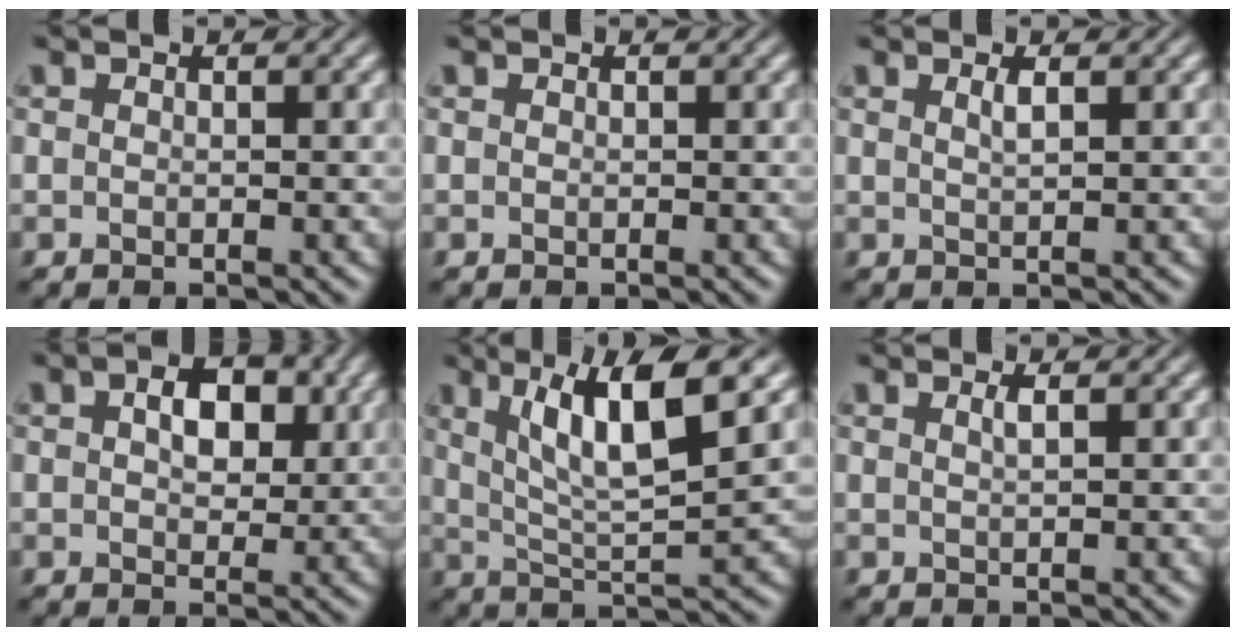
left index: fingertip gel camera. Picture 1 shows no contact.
{"total": 0.0}
{"total": 1.2, "force": [0.6, 0.3, 1.0], "torque": [-0.014, 0.002, 0.008]}
{"total": 4.1, "force": [1.1, 2.7, 3.0], "torque": [-0.049, 0.005, 0.013]}
{"total": 9.0, "force": [3.8, 2.0, 7.9], "torque": [-0.130, 0.003, 0.069]}
{"total": 1.1, "force": [0.5, 0.4, 0.9], "torque": [-0.010, 0.002, 0.005]}